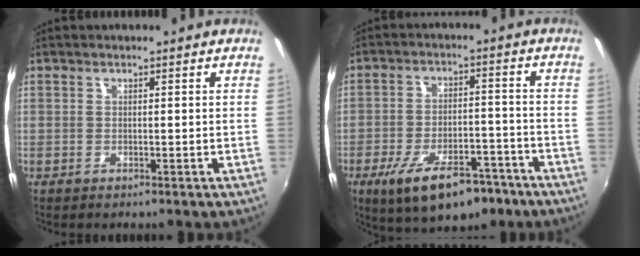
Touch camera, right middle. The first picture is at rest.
{"total": 14.6, "force": [-9.1, 6.1, 9.6], "torque": [-0.182, -0.012, -0.135]}